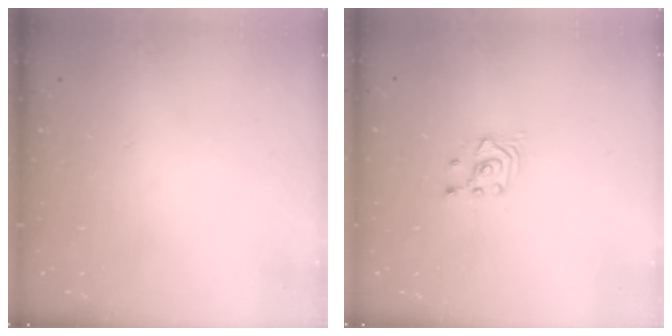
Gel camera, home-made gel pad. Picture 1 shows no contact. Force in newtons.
{"total": 2.7, "press": 2.7, "slide": 0.3}